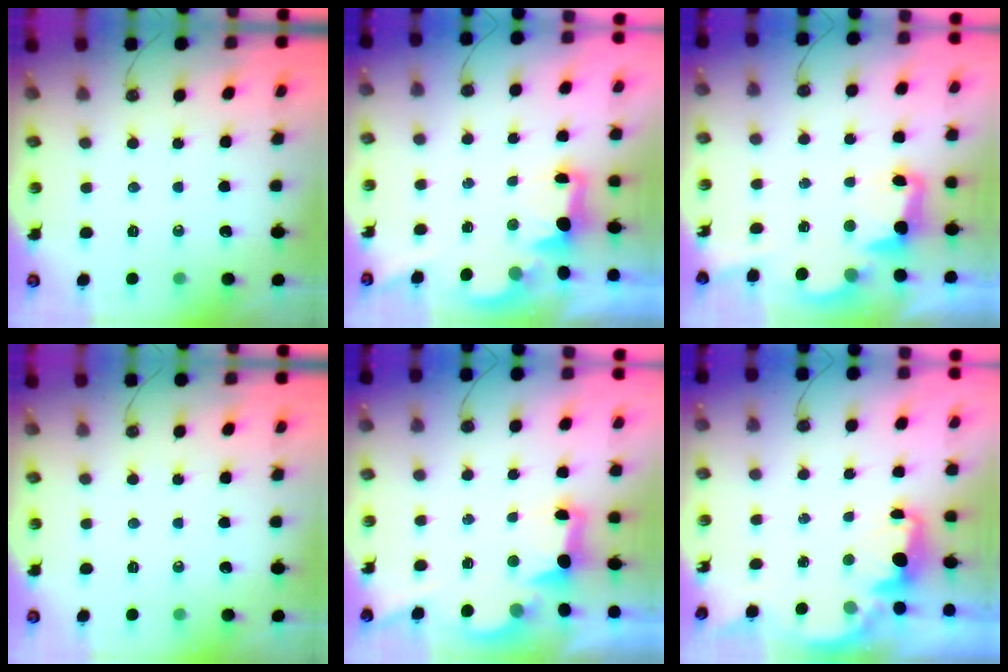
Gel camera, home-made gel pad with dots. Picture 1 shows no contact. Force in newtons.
{"total": 2.2, "press": 2.1, "slide": 0.8}
{"total": 3.5, "press": 3.5, "slide": 0.6}
{"total": 0.0}
{"total": 2.9, "press": 2.7, "slide": 0.9}
{"total": 2.2, "press": 2.1, "slide": 0.6}